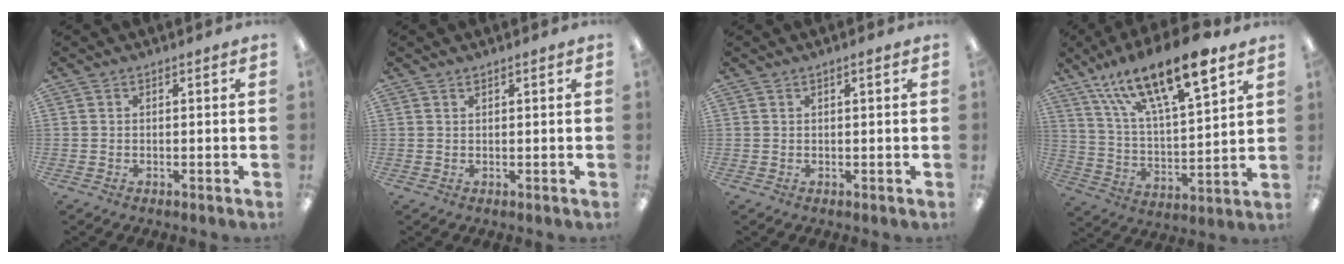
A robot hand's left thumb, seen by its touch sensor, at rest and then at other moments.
{"total": 0.7, "force": [0.5, 0.2, 0.4], "torque": [-0.008, 0.002, 0.009]}
{"total": 1.1, "force": [0.5, 0.2, 1.0], "torque": [-0.019, 0.001, 0.009]}
{"total": 20.6, "force": [14.3, 6.2, 13.5], "torque": [-0.227, -0.084, 0.241]}